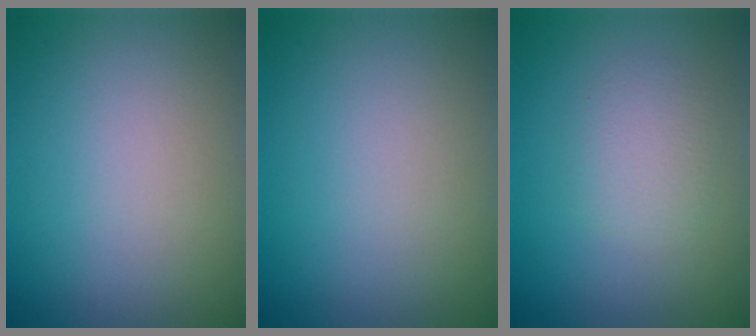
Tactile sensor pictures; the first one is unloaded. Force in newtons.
{"total": 0.0}
{"total": 2.0, "press": 2.0, "slide": 0.0}